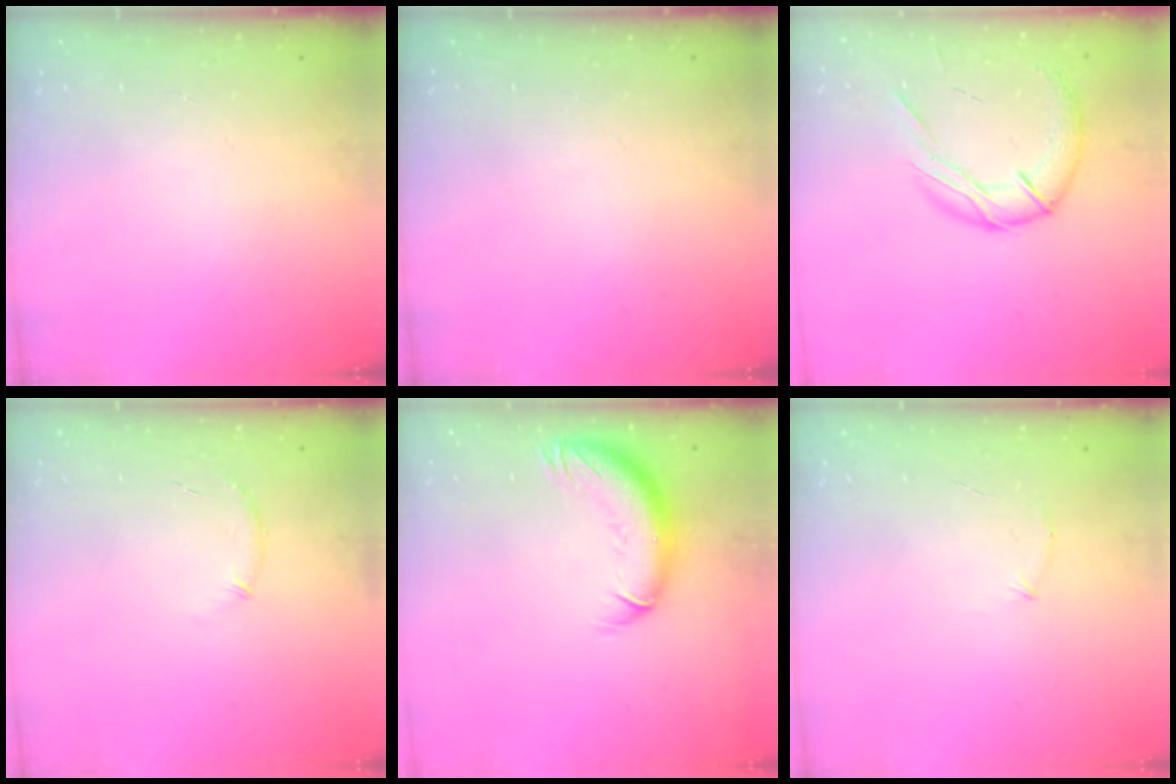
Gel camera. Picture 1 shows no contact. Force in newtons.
{"total": 0.0}
{"total": 12.1, "press": 12.0, "slide": 1.1}
{"total": 6.1, "press": 5.9, "slide": 1.4}
{"total": 11.7, "press": 11.4, "slide": 2.8}
{"total": 4.7, "press": 4.5, "slide": 1.3}